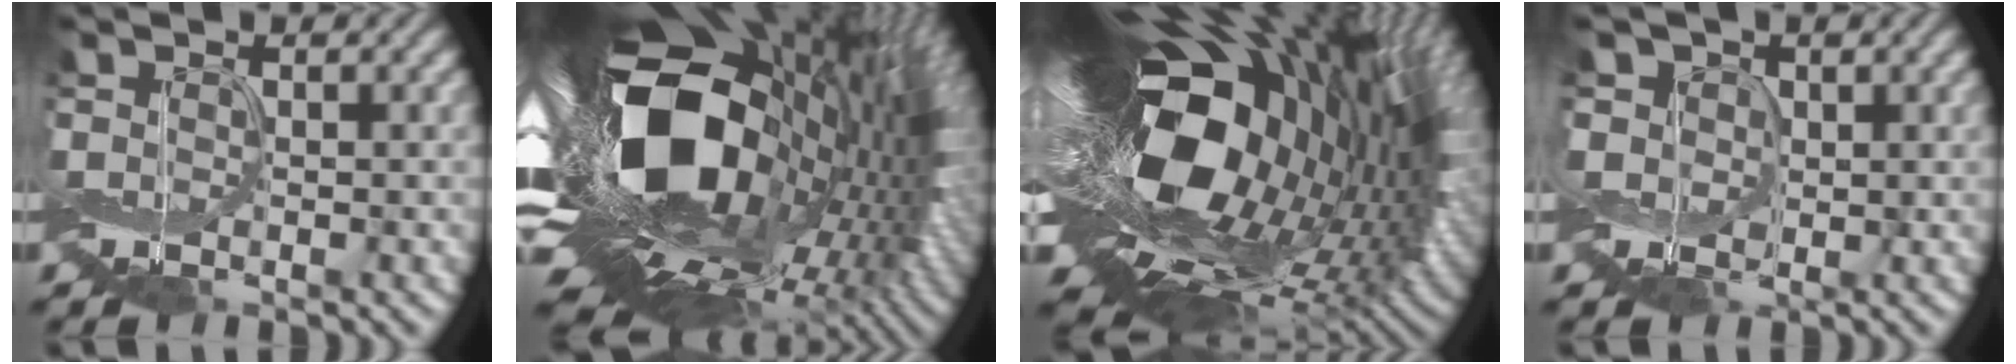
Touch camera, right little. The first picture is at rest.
{"total": 20.5, "force": [-0.6, 11.7, 16.8], "torque": [-0.274, -0.035, -0.029]}
{"total": 20.4, "force": [3.8, 10.3, 17.2], "torque": [-0.284, 0.012, 0.047]}
{"total": 2.6, "force": [0.9, 2.4, 0.7], "torque": [-0.028, 0.007, 0.007]}